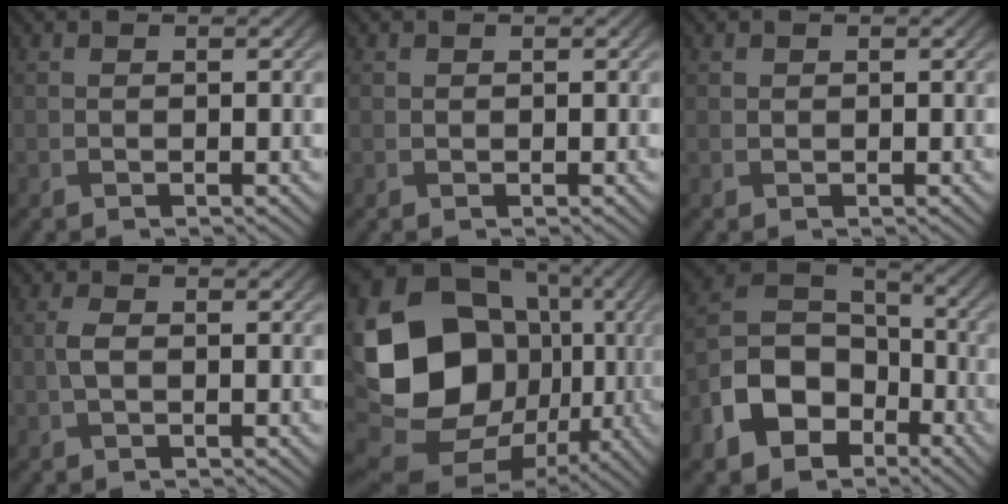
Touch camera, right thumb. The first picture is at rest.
{"total": 0.0}
{"total": 0.0}
{"total": 1.9, "force": [-0.2, 0.9, 1.6], "torque": [-0.041, 0.006, -0.007]}
{"total": 20.9, "force": [-0.1, 16.7, 12.5], "torque": [-0.269, -0.039, 0.026]}
{"total": 12.4, "force": [-5.9, 8.7, 6.7], "torque": [-0.160, -0.026, -0.119]}